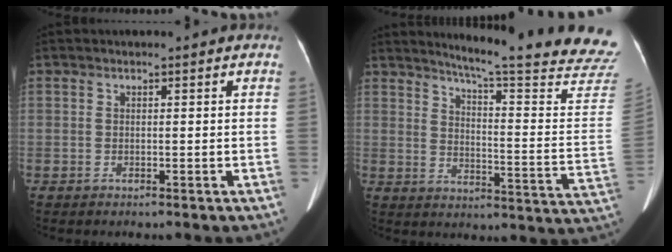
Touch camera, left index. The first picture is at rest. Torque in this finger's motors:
{"motor_torque": [-0.20, -1.08, 0.01, 0.06]}